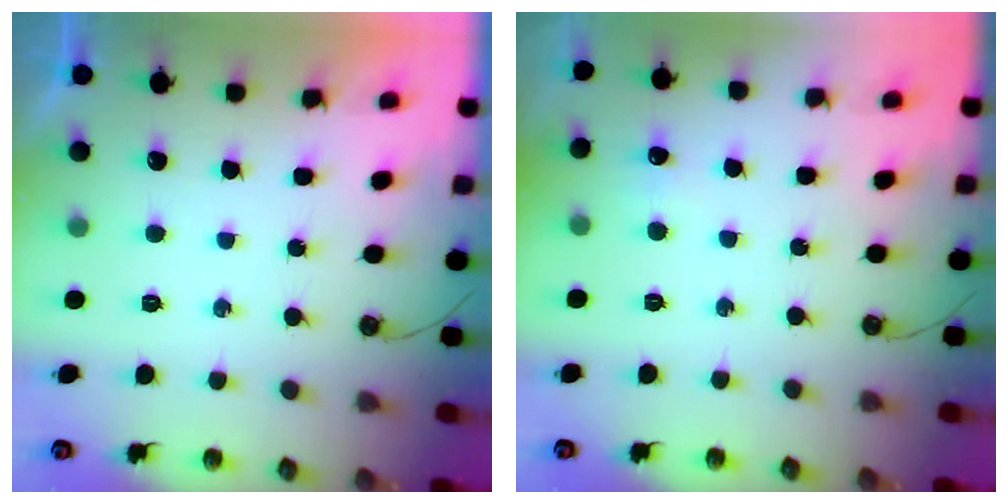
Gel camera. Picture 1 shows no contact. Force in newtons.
{"total": 3.7, "press": 3.7, "slide": 0.5}